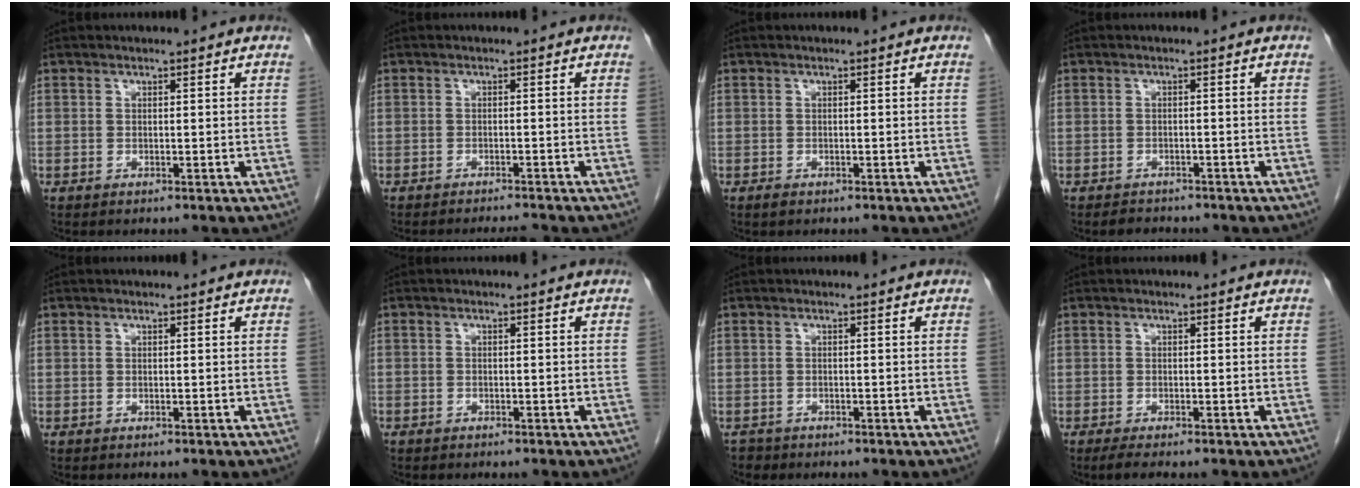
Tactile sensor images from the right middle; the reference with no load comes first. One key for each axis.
{"total": 3.1, "fx": -3.0, "fy": -0.4, "fz": 0.6, "tx": -0.011, "ty": -0.011, "tz": -0.041}
{"total": 0.7, "fx": -0.5, "fy": 0.4, "fz": 0.3, "tx": -0.008, "ty": 0.000, "tz": -0.006}
{"total": 2.6, "fx": -2.3, "fy": 1.2, "fz": 0.5, "tx": -0.015, "ty": -0.001, "tz": -0.032}
{"total": 0.0}
{"total": 0.9, "fx": -0.7, "fy": 0.6, "fz": 0.1, "tx": -0.008, "ty": 0.003, "tz": -0.013}
{"total": 1.4, "fx": -1.1, "fy": 0.8, "fz": -0.2, "tx": -0.004, "ty": 0.001, "tz": -0.020}
{"total": 2.1, "fx": -1.6, "fy": 0.2, "fz": 1.3, "tx": -0.027, "ty": -0.007, "tz": -0.027}